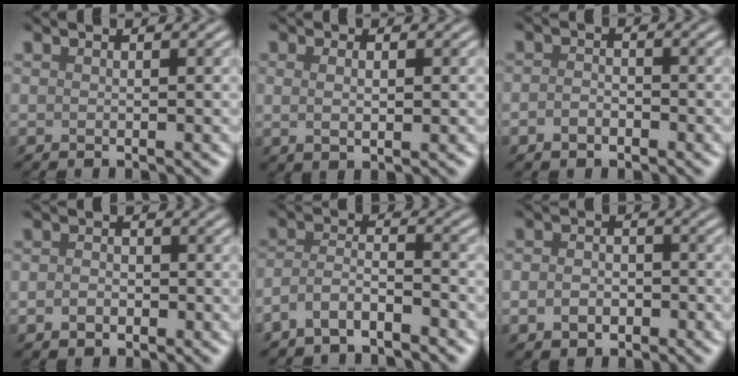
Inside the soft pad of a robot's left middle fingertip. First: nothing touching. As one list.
[{"total": 1.7, "force": [0.3, 0.7, 1.5], "torque": [-0.031, -0.002, 0.008]}, {"total": 1.6, "force": [-0.8, 1.1, 0.9], "torque": [-0.020, 0.000, -0.020]}, {"total": 1.8, "force": [-0.6, 1.3, 1.0], "torque": [-0.021, -0.001, -0.017]}, {"total": 3.5, "force": [-2.6, 1.2, 2.0], "torque": [-0.043, 0.005, -0.059]}, {"total": 2.8, "force": [-1.1, 2.0, 1.6], "torque": [-0.030, -0.001, -0.024]}]